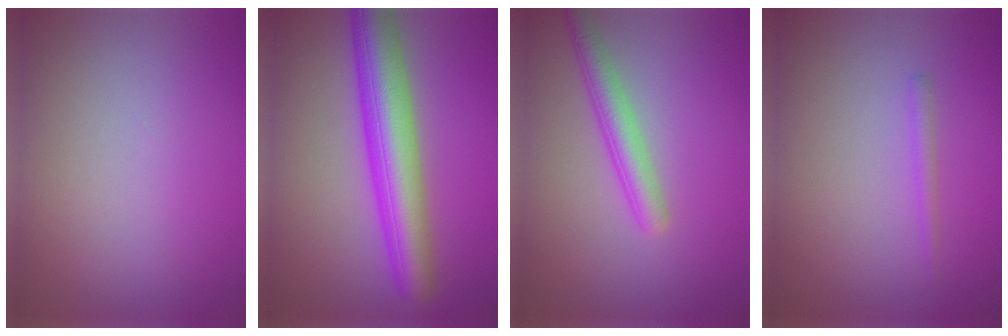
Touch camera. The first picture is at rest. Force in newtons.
{"total": 8.0, "press": 8.0, "slide": 0.2}
{"total": 3.0, "press": 3.0, "slide": 0.2}
{"total": 0.9, "press": 0.9, "slide": 0.1}